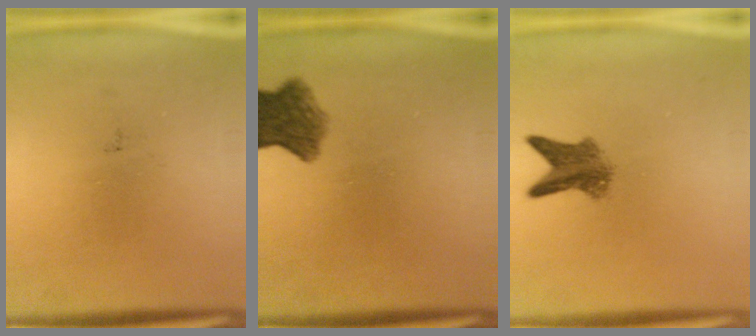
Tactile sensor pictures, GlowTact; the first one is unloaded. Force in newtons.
{"total": 6.7}
{"total": 4.8}